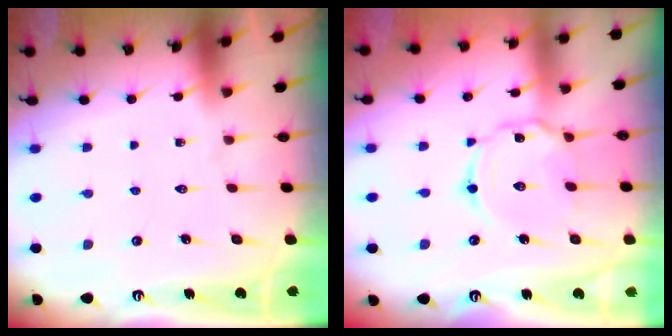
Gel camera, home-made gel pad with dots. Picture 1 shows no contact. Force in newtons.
{"total": 7.1, "press": 7.0, "slide": 0.7}